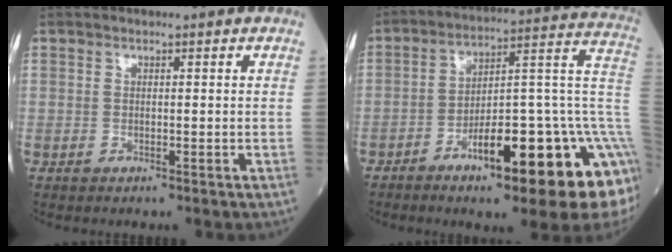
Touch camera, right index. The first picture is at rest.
{"total": 20.2, "force": [-7.3, 4.0, 18.4], "torque": [-0.167, 0.031, -0.101]}